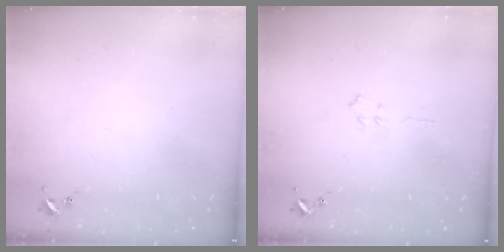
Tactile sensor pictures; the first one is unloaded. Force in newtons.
{"total": 3.4, "press": 3.4, "slide": 0.4}